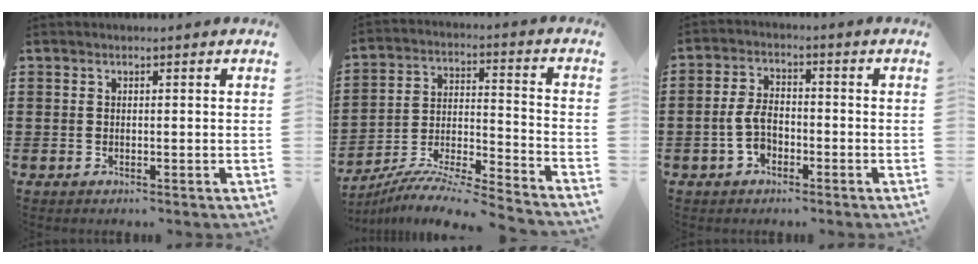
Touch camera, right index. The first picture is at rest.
{"total": 8.2, "force": [-7.8, -0.3, 2.5], "torque": [-0.044, -0.003, -0.158]}
{"total": 4.8, "force": [-1.6, 2.7, 3.6], "torque": [-0.096, -0.004, -0.038]}